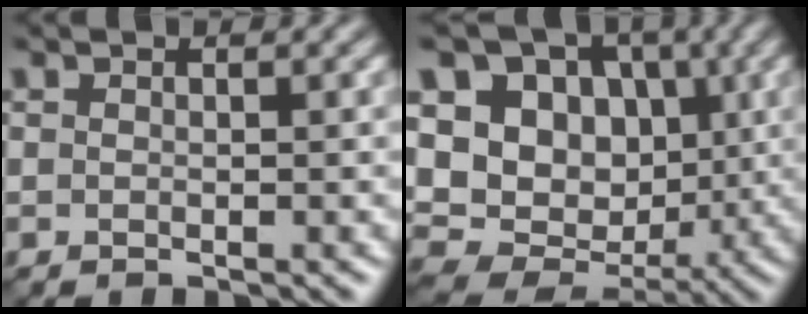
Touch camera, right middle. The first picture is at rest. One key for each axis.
{"total": 14.9, "fx": 2.9, "fy": 12.5, "fz": 7.6, "tx": -0.168, "ty": 0.023, "tz": 0.049}